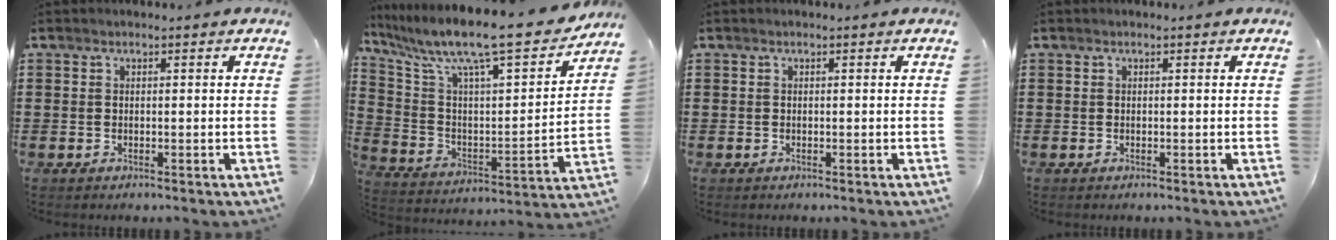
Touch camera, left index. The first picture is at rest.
{"total": 11.7, "force": [9.7, 1.0, 6.5], "torque": [-0.152, -0.076, 0.155]}
{"total": 0.0}
{"total": 0.0}